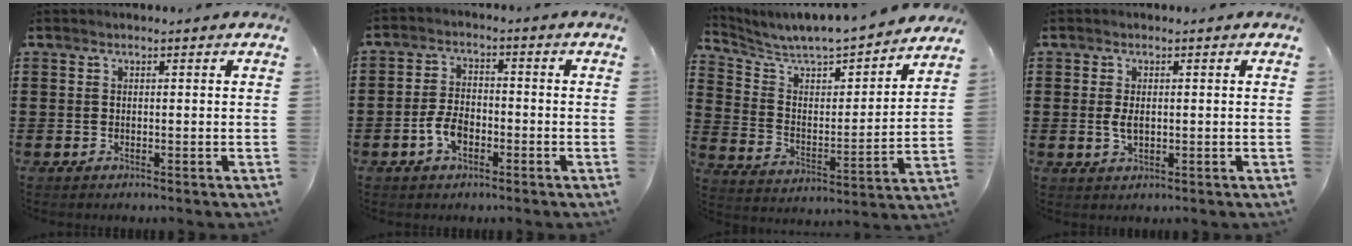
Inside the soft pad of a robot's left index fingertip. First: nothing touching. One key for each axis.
{"total": 4.8, "fx": -1.8, "fy": 2.7, "fz": 3.6, "tx": -0.089, "ty": -0.002, "tz": -0.040}
{"total": 5.3, "fx": 5.1, "fy": 0.9, "fz": 0.8, "tx": -0.049, "ty": -0.053, "tz": 0.080}
{"total": 2.5, "fx": 0.1, "fy": 1.2, "fz": 2.2, "tx": -0.052, "ty": 0.000, "tz": -0.002}